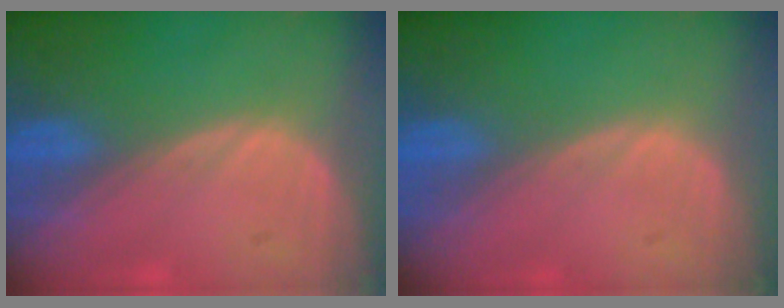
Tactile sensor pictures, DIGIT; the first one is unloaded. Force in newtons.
{"total": 0.0}